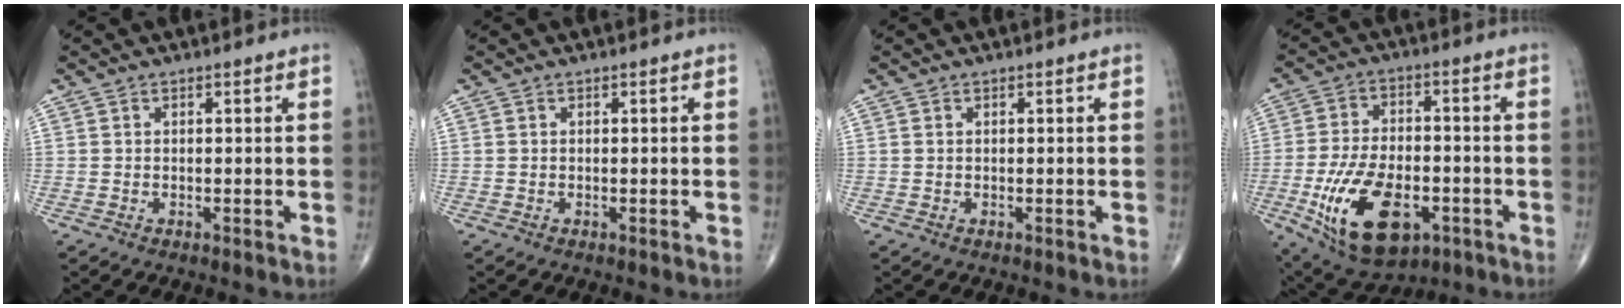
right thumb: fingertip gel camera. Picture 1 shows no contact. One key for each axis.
{"total": 0.0}
{"total": 0.0}
{"total": 15.8, "fx": -5.6, "fy": 8.7, "fz": 11.9, "tx": -0.192, "ty": 0.009, "tz": -0.077}